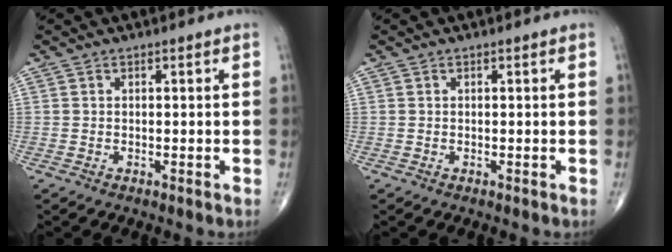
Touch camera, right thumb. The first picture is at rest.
{"total": 0.0}